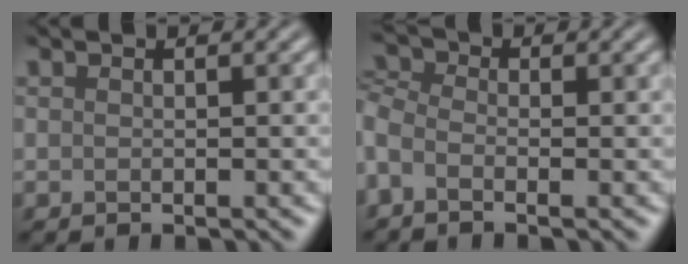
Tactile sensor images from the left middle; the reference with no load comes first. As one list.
[{"total": 1.9, "force": [-0.8, 1.2, 1.3], "torque": [-0.042, 0.001, -0.026]}]